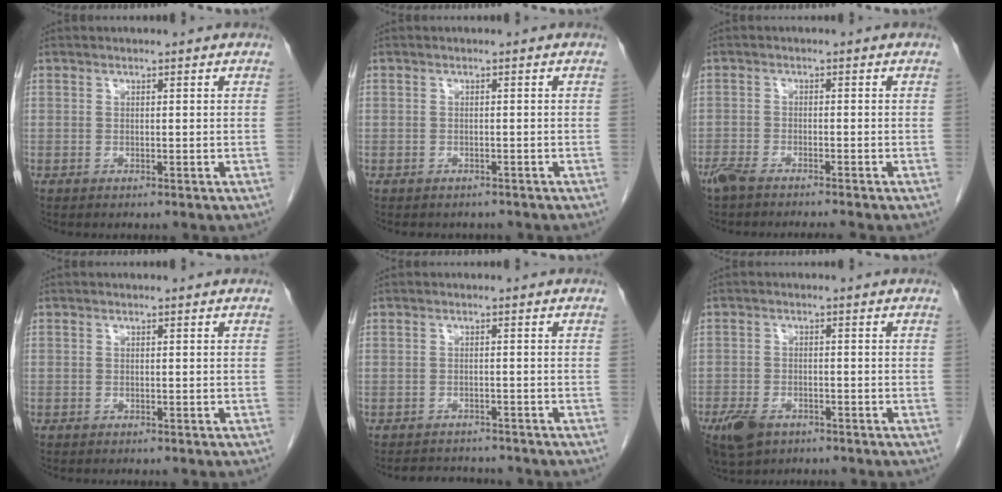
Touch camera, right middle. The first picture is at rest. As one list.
[{"total": 2.8, "force": [-2.3, 1.5, 0.2], "torque": [-0.008, 0.003, -0.033]}, {"total": 5.3, "force": [-4.6, 0.2, 2.5], "torque": [-0.042, -0.012, -0.080]}, {"total": 0.0}, {"total": 4.8, "force": [-4.6, 1.3, 0.7], "torque": [-0.005, -0.002, -0.063]}, {"total": 6.9, "force": [-4.5, 3.8, 3.6], "torque": [-0.073, -0.008, -0.075]}]